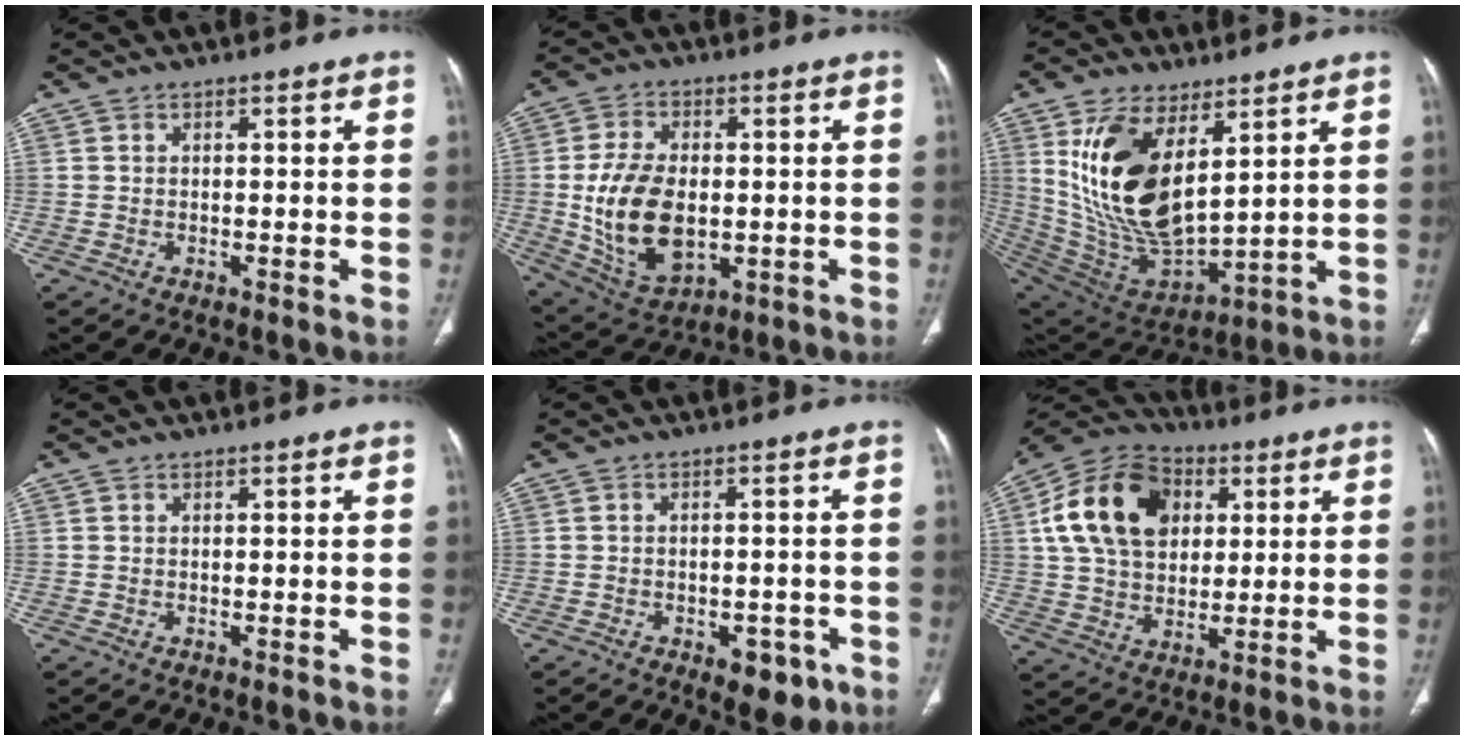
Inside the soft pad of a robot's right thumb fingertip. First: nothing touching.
{"total": 15.5, "force": [-1.0, 9.6, 12.1], "torque": [-0.214, -0.004, 0.002]}
{"total": 20.4, "force": [6.9, 10.2, 16.3], "torque": [-0.298, -0.035, 0.153]}
{"total": 0.0}
{"total": 6.4, "force": [-3.1, 3.5, 4.3], "torque": [-0.031, 0.012, -0.032]}
{"total": 18.6, "force": [4.9, 13.3, 12.1], "torque": [-0.205, 0.009, 0.084]}